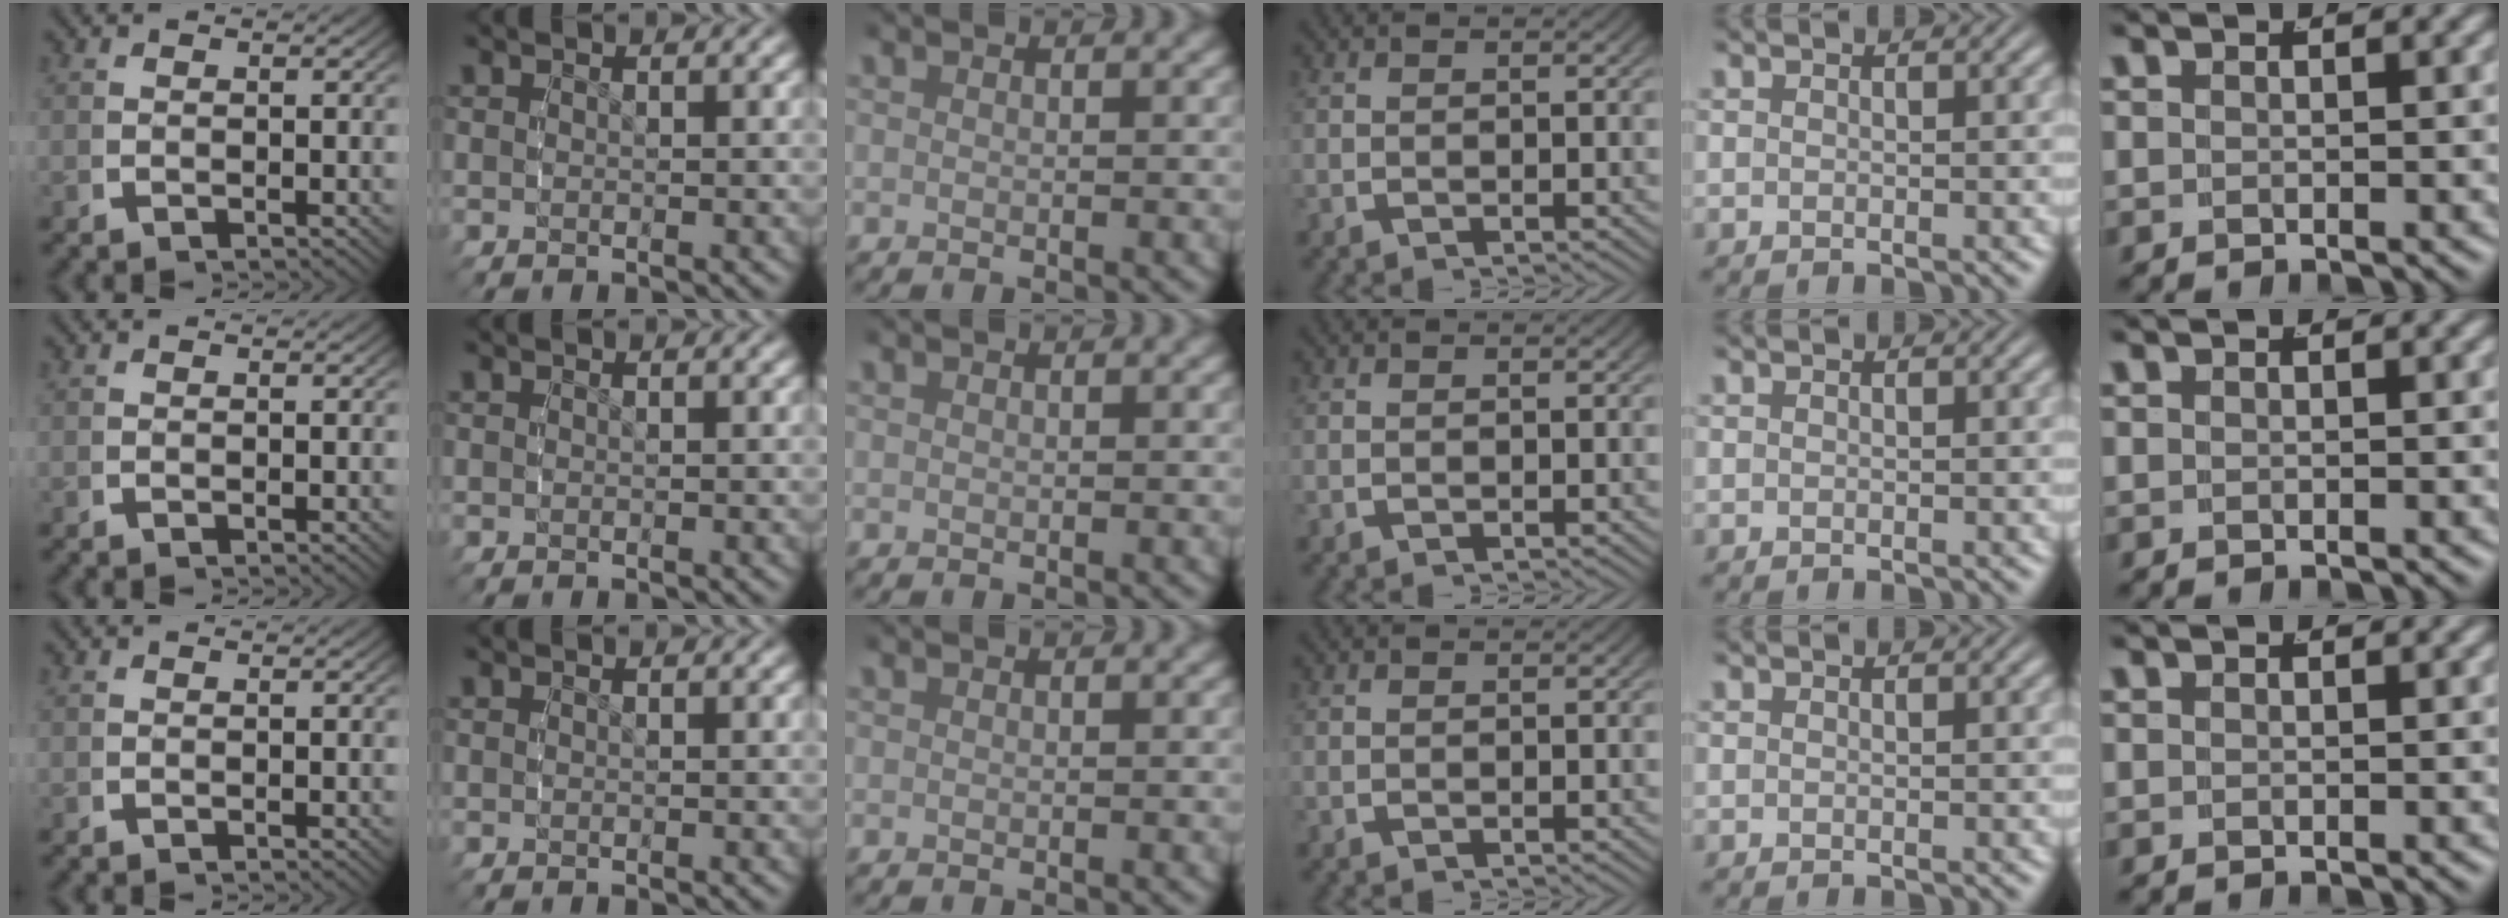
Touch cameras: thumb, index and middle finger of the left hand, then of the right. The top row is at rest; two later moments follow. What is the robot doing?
{"motion": "reach", "object": "markers"}